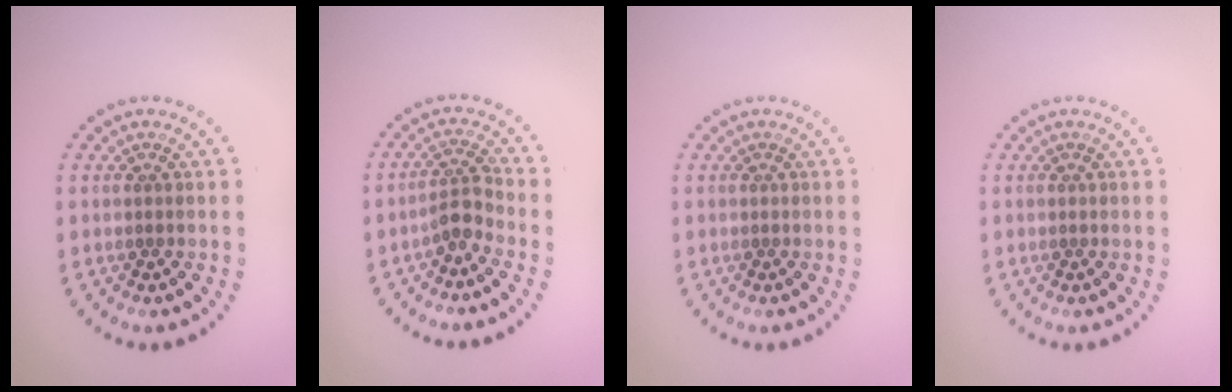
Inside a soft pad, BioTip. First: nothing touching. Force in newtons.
{"total": 2.4, "press": 1.8, "slide": 1.6}
{"total": 0.0}
{"total": 0.0}